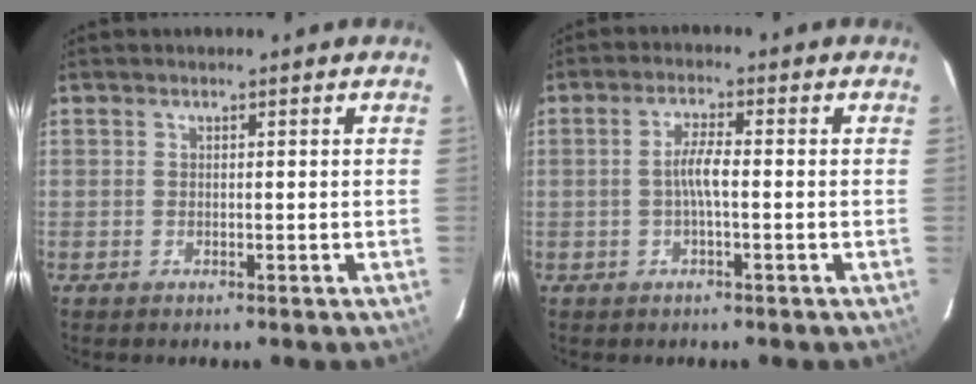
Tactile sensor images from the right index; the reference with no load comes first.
{"total": 3.6, "force": [-0.6, 0.3, 3.5], "torque": [-0.069, 0.005, -0.011]}